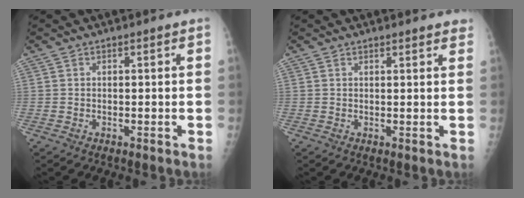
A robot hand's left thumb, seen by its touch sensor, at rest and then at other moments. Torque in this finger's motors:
{"motor_torque": [-0.17, -0.01, -0.26, 0.02, 0.03]}